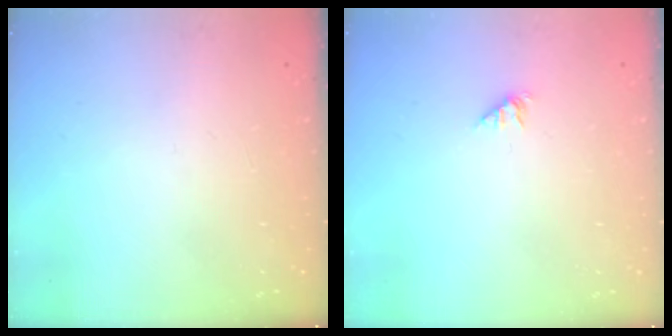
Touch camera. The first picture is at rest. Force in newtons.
{"total": 1.0, "press": 1.0, "slide": 0.2}